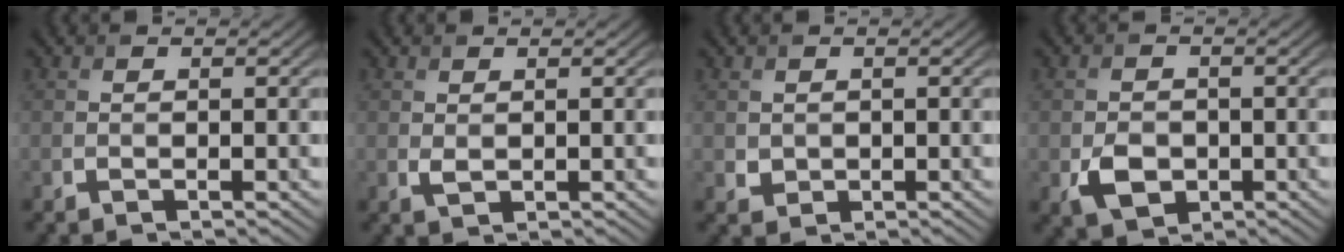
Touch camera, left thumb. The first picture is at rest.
{"total": 1.0, "force": [0.3, 0.6, 0.7], "torque": [-0.020, -0.003, 0.010]}
{"total": 1.3, "force": [0.5, 1.2, 0.3], "torque": [-0.013, -0.007, 0.012]}
{"total": 3.8, "force": [-1.2, 2.9, 2.1], "torque": [-0.043, -0.010, -0.023]}